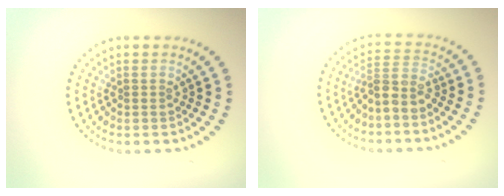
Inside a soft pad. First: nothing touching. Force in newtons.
{"total": 2.5, "press": 1.9, "slide": 1.7}